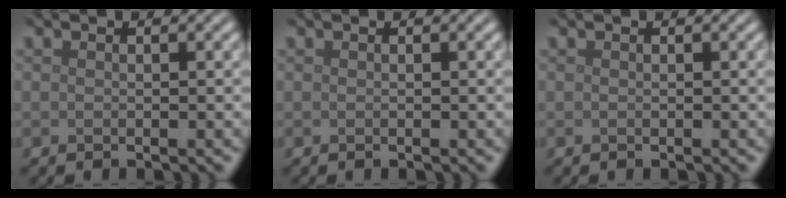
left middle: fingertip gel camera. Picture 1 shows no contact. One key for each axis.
{"total": 0.0}
{"total": 0.0}